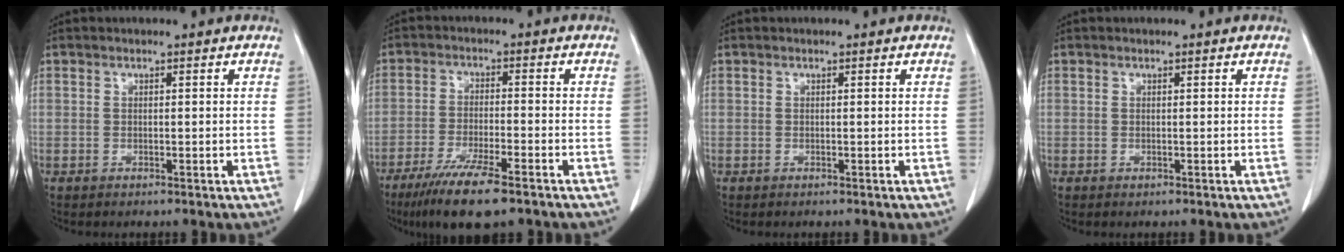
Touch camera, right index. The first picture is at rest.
{"total": 10.1, "force": [-7.1, 1.2, 7.1], "torque": [-0.123, -0.025, -0.115]}
{"total": 0.0}
{"total": 0.0}